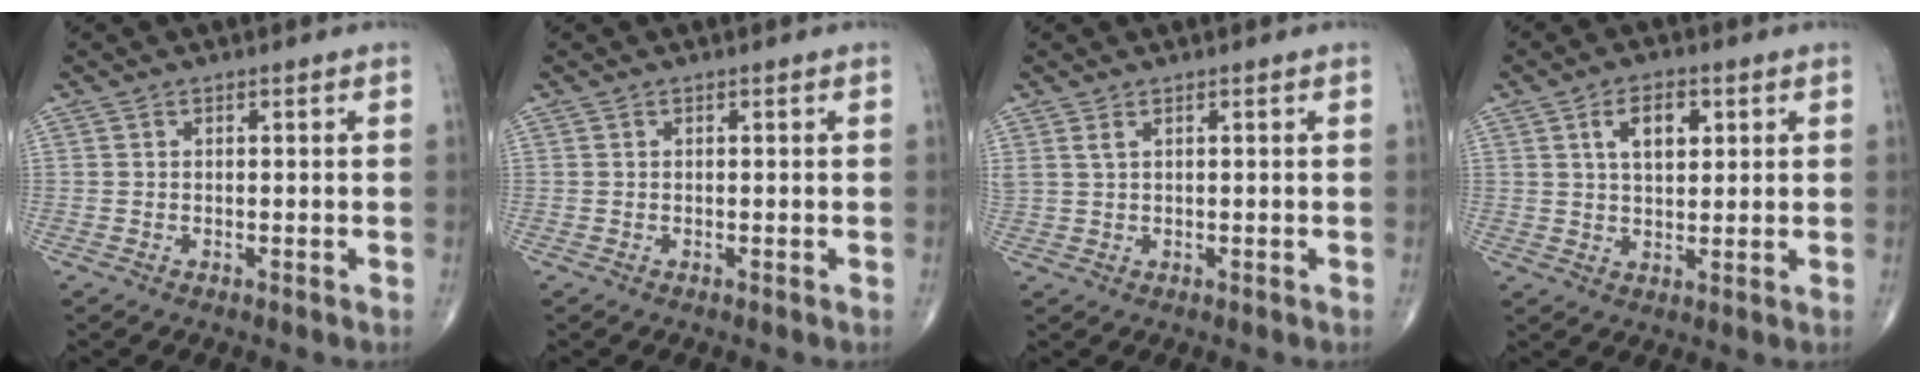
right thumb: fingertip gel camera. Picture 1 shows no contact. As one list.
[{"total": 0.0}, {"total": 1.5, "force": [0.9, 0.5, 1.1], "torque": [-0.028, 0.007, 0.027]}, {"total": 6.6, "force": [2.4, 3.6, 5.0], "torque": [-0.067, -0.006, 0.041]}]